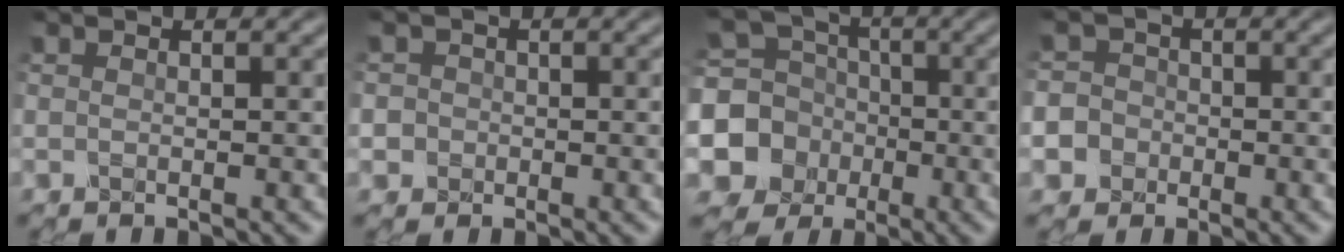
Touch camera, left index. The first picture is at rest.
{"total": 2.2, "force": [-0.1, 2.1, 0.6], "torque": [0.005, 0.011, -0.019]}
{"total": 9.6, "force": [-2.2, 9.0, 2.6], "torque": [-0.072, -0.004, -0.068]}
{"total": 6.6, "force": [-2.6, 5.9, 1.5], "torque": [-0.033, -0.008, -0.074]}